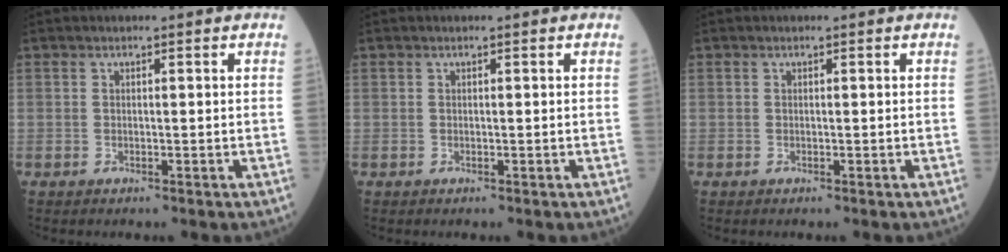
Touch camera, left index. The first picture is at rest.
{"total": 0.0}
{"total": 0.0}